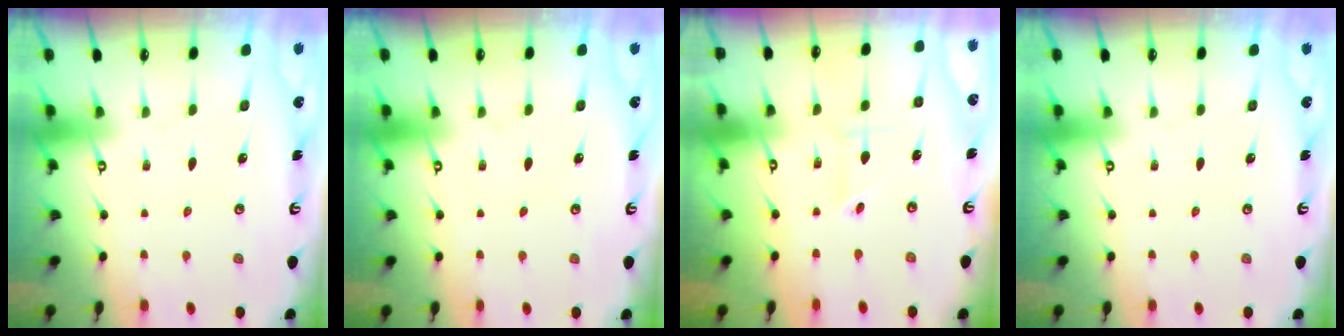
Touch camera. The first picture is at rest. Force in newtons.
{"total": 0.0}
{"total": 2.6, "press": 2.6, "slide": 0.2}
{"total": 0.0}